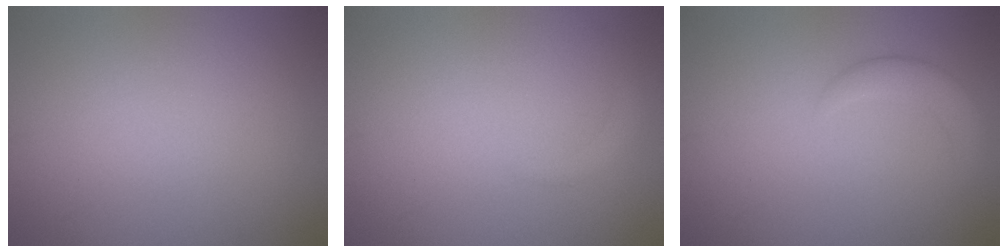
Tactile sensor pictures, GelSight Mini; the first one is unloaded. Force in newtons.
{"total": 1.0, "press": 1.0, "slide": 0.2}
{"total": 2.2, "press": 2.2, "slide": 0.1}